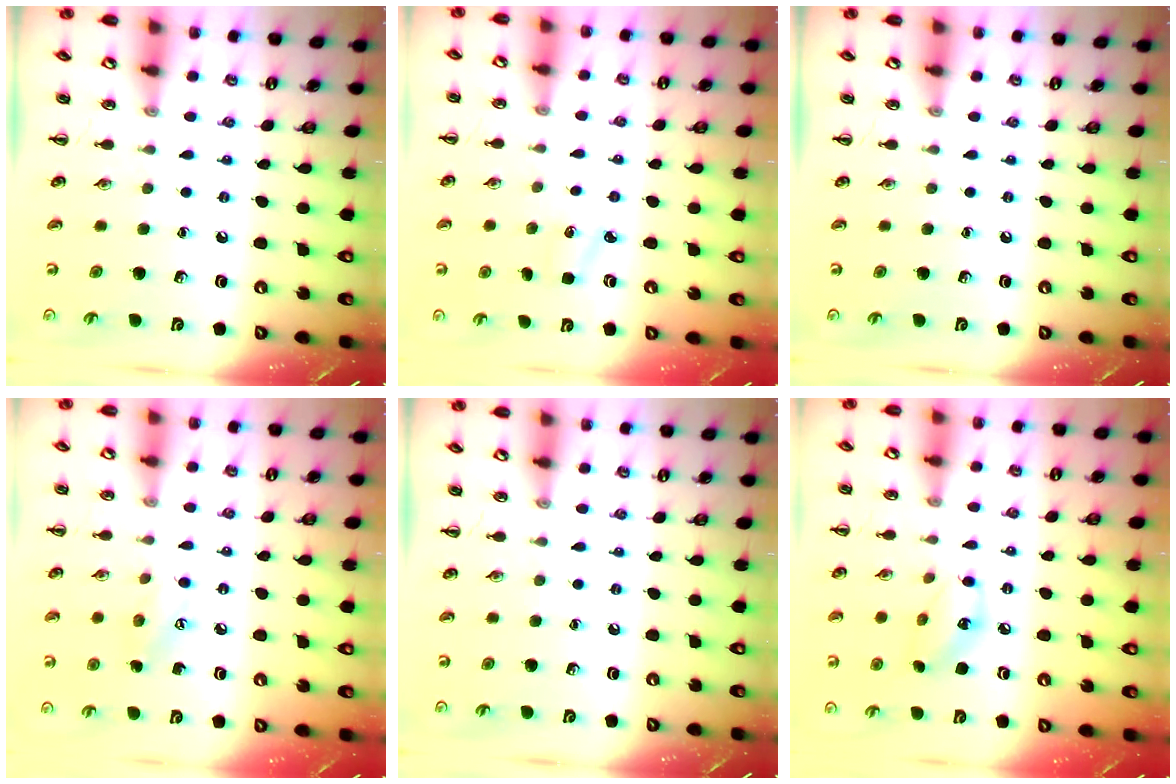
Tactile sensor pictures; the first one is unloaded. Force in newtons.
{"total": 2.7, "press": 2.6, "slide": 0.8}
{"total": 0.0}
{"total": 6.7, "press": 6.5, "slide": 1.6}
{"total": 0.0}
{"total": 7.4, "press": 7.4, "slide": 0.6}